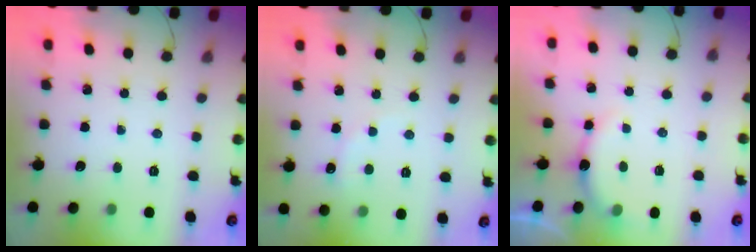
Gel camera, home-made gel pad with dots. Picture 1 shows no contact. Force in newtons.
{"total": 4.6, "press": 4.5, "slide": 1.2}
{"total": 5.6, "press": 5.5, "slide": 1.3}